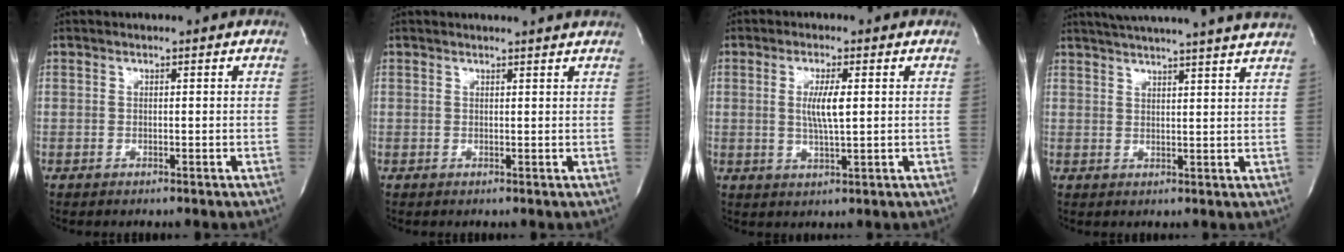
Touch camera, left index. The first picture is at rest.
{"total": 3.5, "force": [3.3, -0.5, 0.9], "torque": [-0.011, -0.002, 0.025]}
{"total": 4.5, "force": [0.2, 0.3, 4.4], "torque": [-0.086, -0.011, 0.005]}
{"total": 20.0, "force": [18.3, -0.7, 8.2], "torque": [-0.136, -0.012, 0.232]}